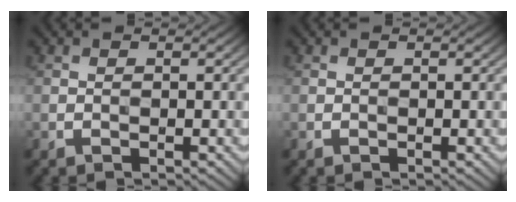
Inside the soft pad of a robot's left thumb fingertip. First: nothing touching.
{"total": 0.0}